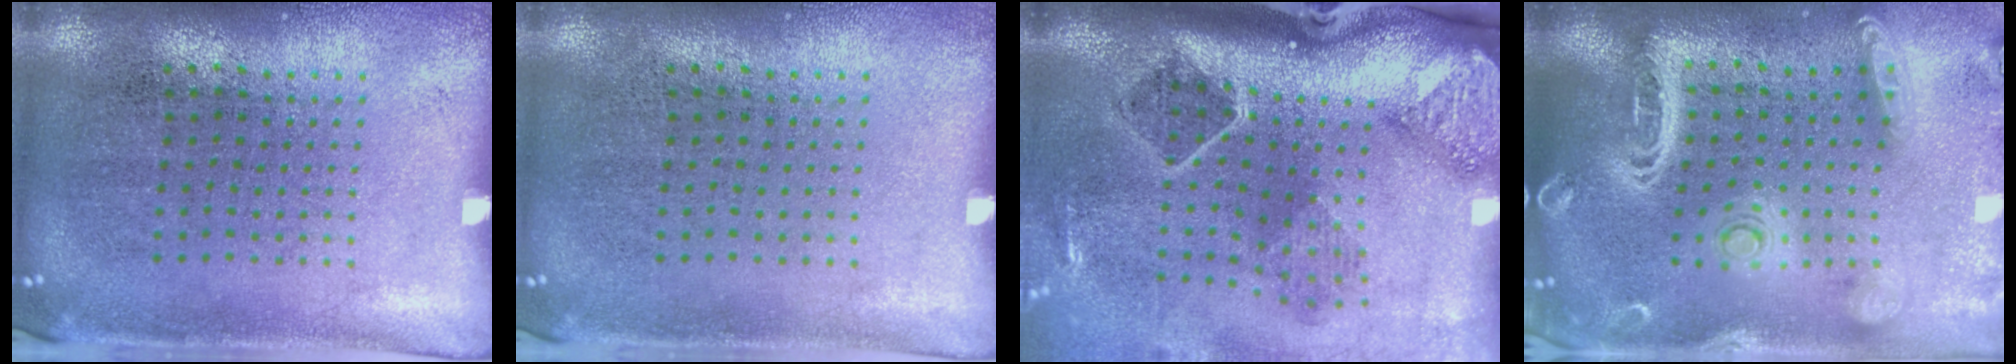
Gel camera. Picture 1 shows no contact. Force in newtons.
{"total": 0.0}
{"total": 3.0, "press": 1.9, "slide": 2.3}
{"total": 2.8, "press": 2.4, "slide": 1.4}